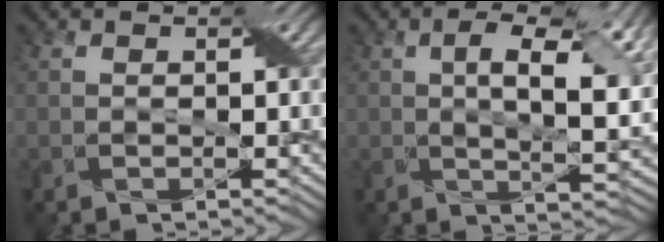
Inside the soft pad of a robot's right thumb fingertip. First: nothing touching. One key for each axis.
{"total": 9.9, "fx": 2.1, "fy": 3.9, "fz": 8.8, "tx": -0.146, "ty": -0.002, "tz": 0.037}